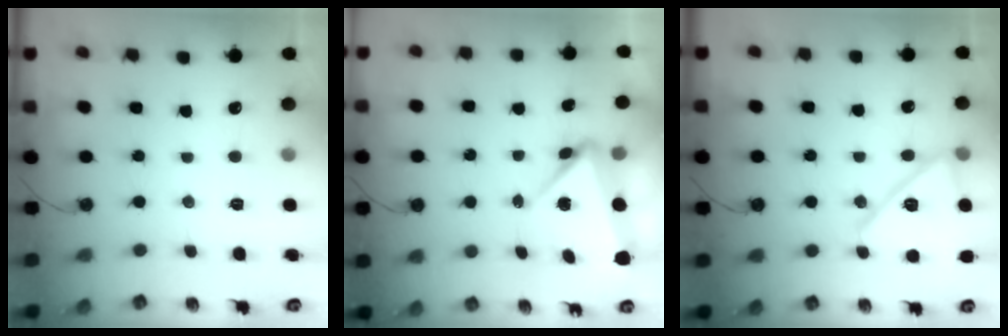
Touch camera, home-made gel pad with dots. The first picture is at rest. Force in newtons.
{"total": 5.5, "press": 5.4, "slide": 0.6}
{"total": 15.9, "press": 15.5, "slide": 3.4}